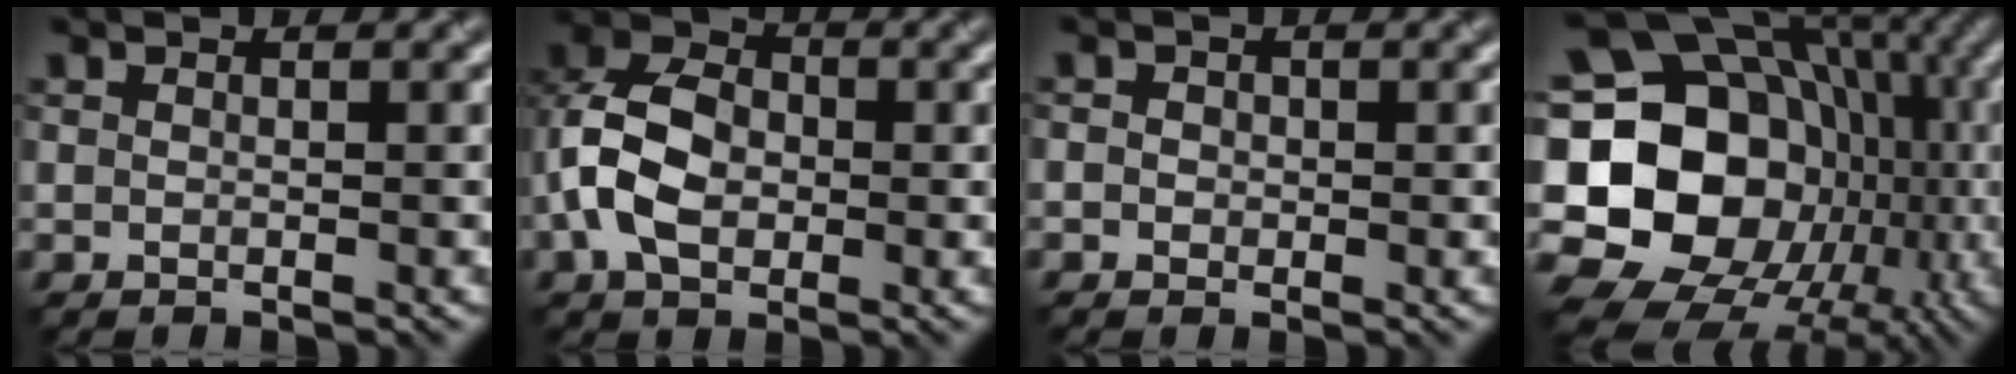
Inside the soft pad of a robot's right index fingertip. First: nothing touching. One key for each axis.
{"total": 7.3, "fx": -1.1, "fy": 5.2, "fz": 5.0, "tx": -0.112, "ty": 0.010, "tz": -0.034}
{"total": 1.2, "fx": 0.0, "fy": 1.1, "fz": 0.4, "tx": 0.002, "ty": -0.002, "tz": -0.006}
{"total": 21.6, "fx": -2.5, "fy": 18.1, "fz": 11.5, "tx": -0.189, "ty": 0.015, "tz": -0.078}